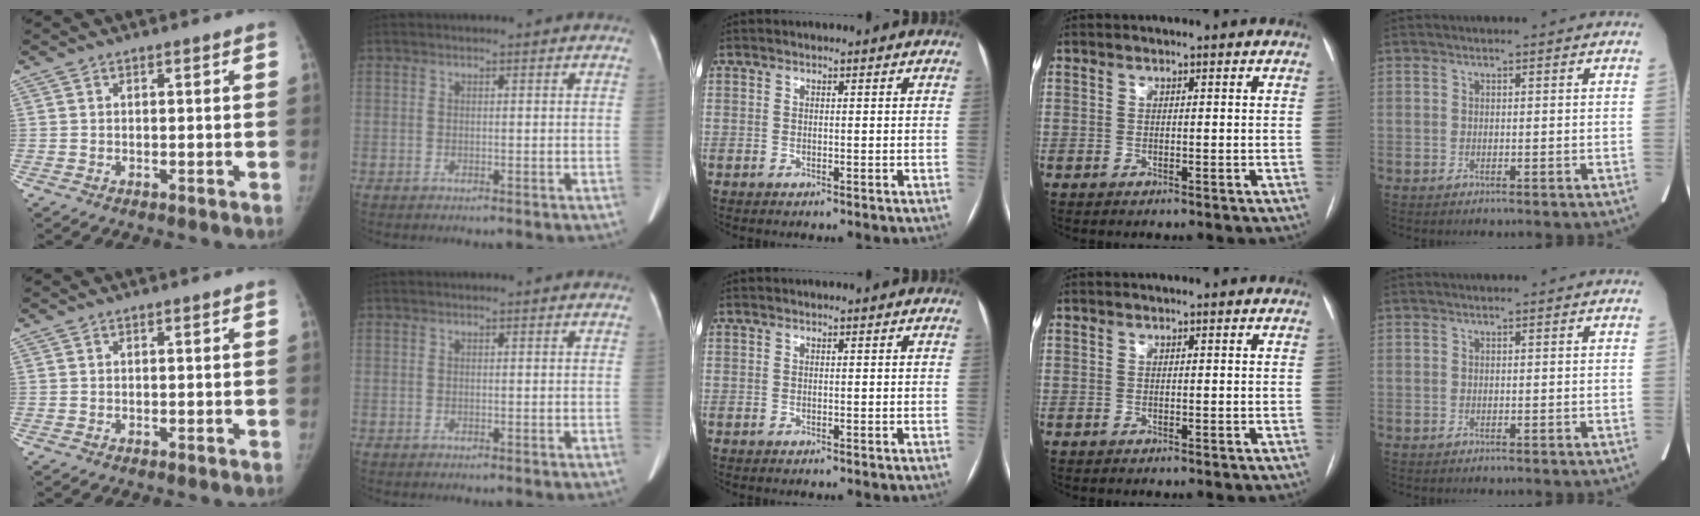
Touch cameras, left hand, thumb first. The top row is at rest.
{}